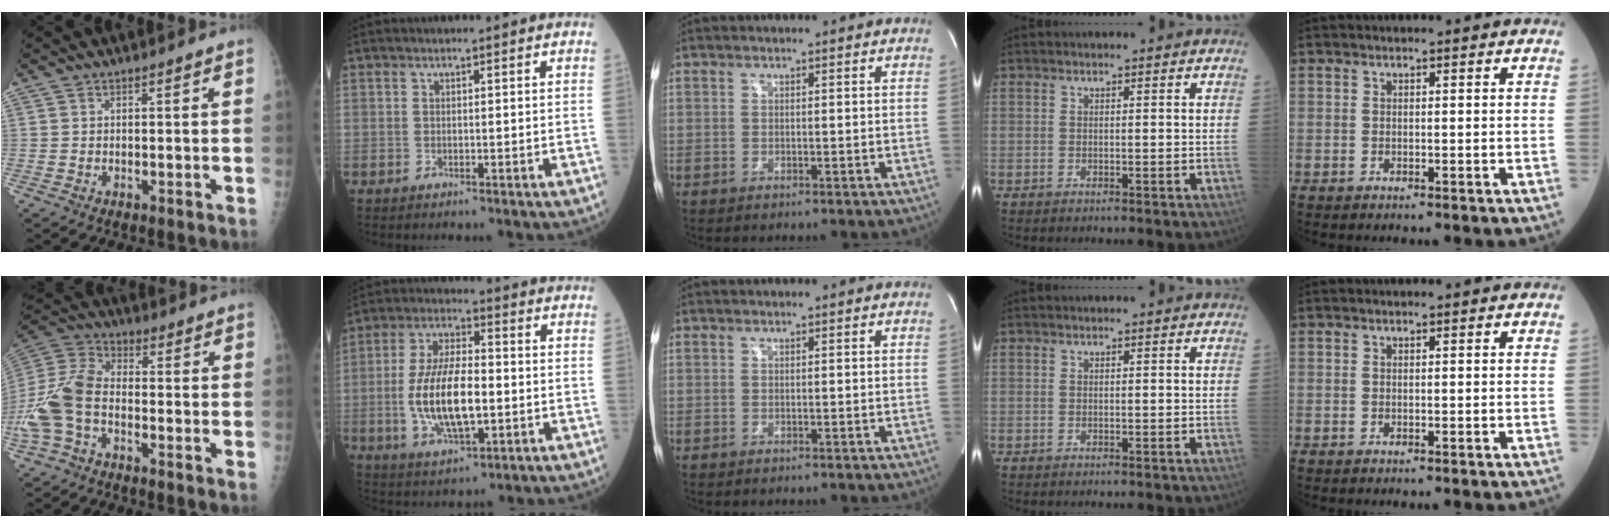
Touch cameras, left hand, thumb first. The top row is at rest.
{"thumb": {"total": 11.4, "force": [-3.7, 6.8, 8.3], "torque": [-0.186, 0.030, -0.081]}, "index": {"total": 12.3, "force": [-1.9, 4.4, 11.4], "torque": [-0.234, 0.001, -0.032]}}